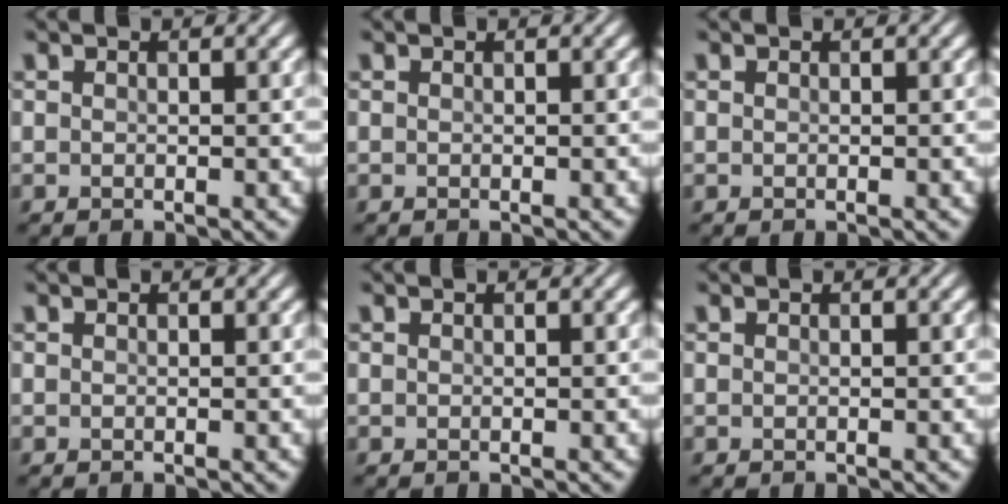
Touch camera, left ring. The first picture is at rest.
{"total": 0.0}
{"total": 0.0}
{"total": 0.0}
{"total": 0.0}
{"total": 0.0}